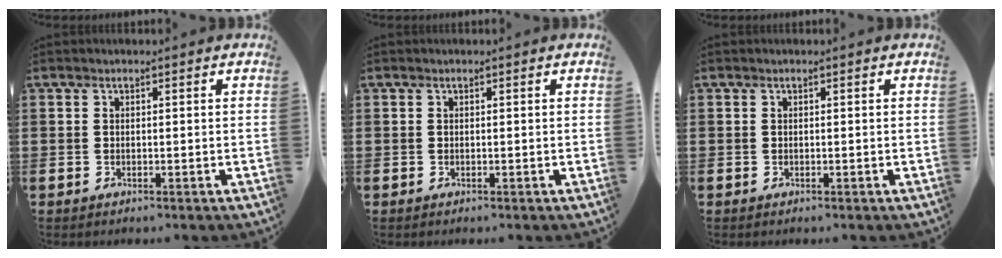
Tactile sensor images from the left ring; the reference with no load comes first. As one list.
[{"total": 0.0}, {"total": 0.0}]